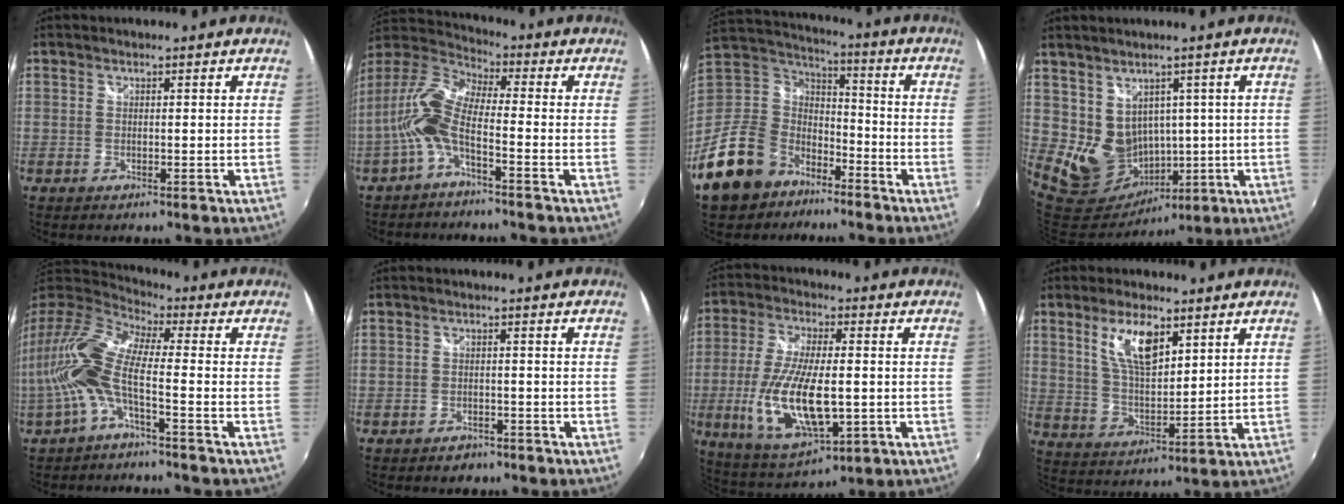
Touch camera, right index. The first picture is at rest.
{"total": 9.7, "force": [-2.9, 3.1, 8.8], "torque": [-0.193, 0.010, -0.062]}
{"total": 18.6, "force": [-11.9, 12.4, 7.2], "torque": [-0.189, 0.029, -0.191]}
{"total": 8.9, "force": [1.1, 8.4, 2.7], "torque": [-0.066, -0.001, 0.046]}
{"total": 14.7, "force": [-2.8, 4.2, 13.8], "torque": [-0.276, -0.005, -0.062]}
{"total": 3.4, "force": [-2.7, 2.0, 0.5], "torque": [-0.019, -0.001, -0.041]}
{"total": 16.6, "force": [-2.9, 6.3, 15.1], "torque": [-0.307, -0.020, -0.043]}
{"total": 9.6, "force": [4.8, 3.8, 7.3], "torque": [-0.134, 0.003, 0.098]}